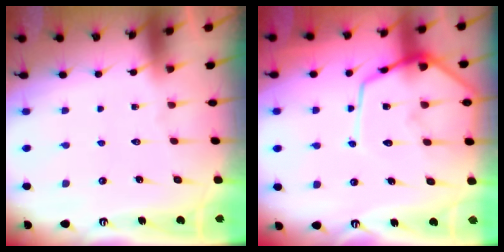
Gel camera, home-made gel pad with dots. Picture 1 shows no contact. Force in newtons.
{"total": 13.5, "press": 13.5, "slide": 1.3}